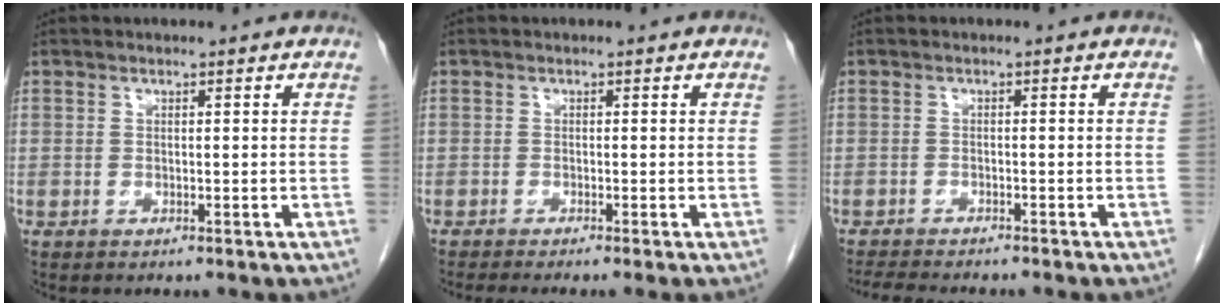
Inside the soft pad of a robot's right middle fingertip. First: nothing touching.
{"total": 3.9, "force": [-3.2, -0.6, 2.2], "torque": [-0.027, -0.009, -0.051]}
{"total": 6.9, "force": [-6.2, 0.9, 3.0], "torque": [-0.046, -0.012, -0.092]}